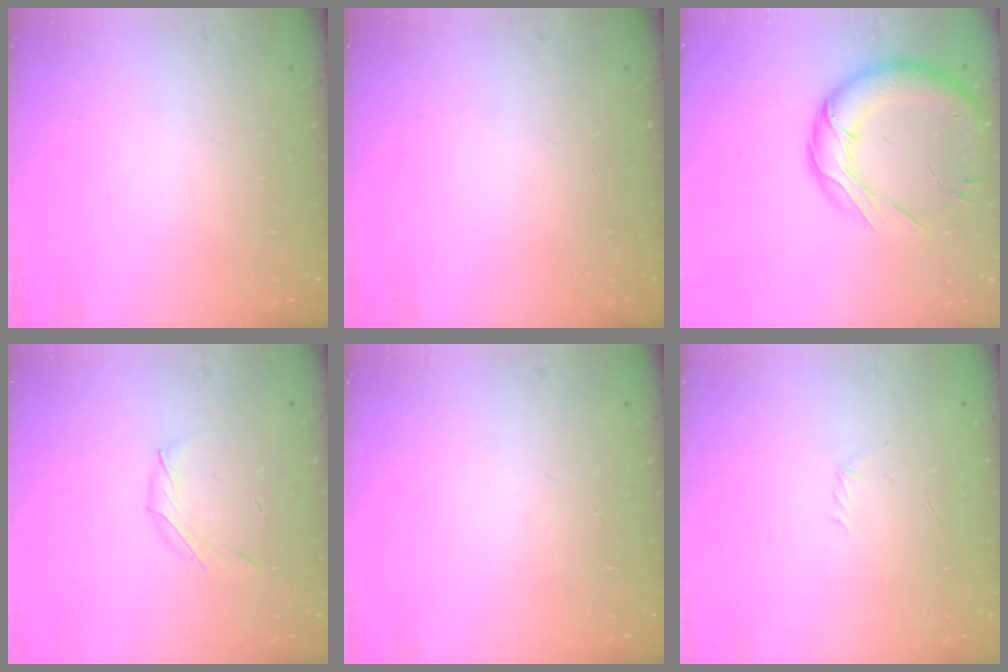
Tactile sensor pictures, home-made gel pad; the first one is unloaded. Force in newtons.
{"total": 0.0}
{"total": 16.6, "press": 16.4, "slide": 2.3}
{"total": 4.0, "press": 3.8, "slide": 1.0}
{"total": 0.0}
{"total": 2.9, "press": 2.8, "slide": 0.7}